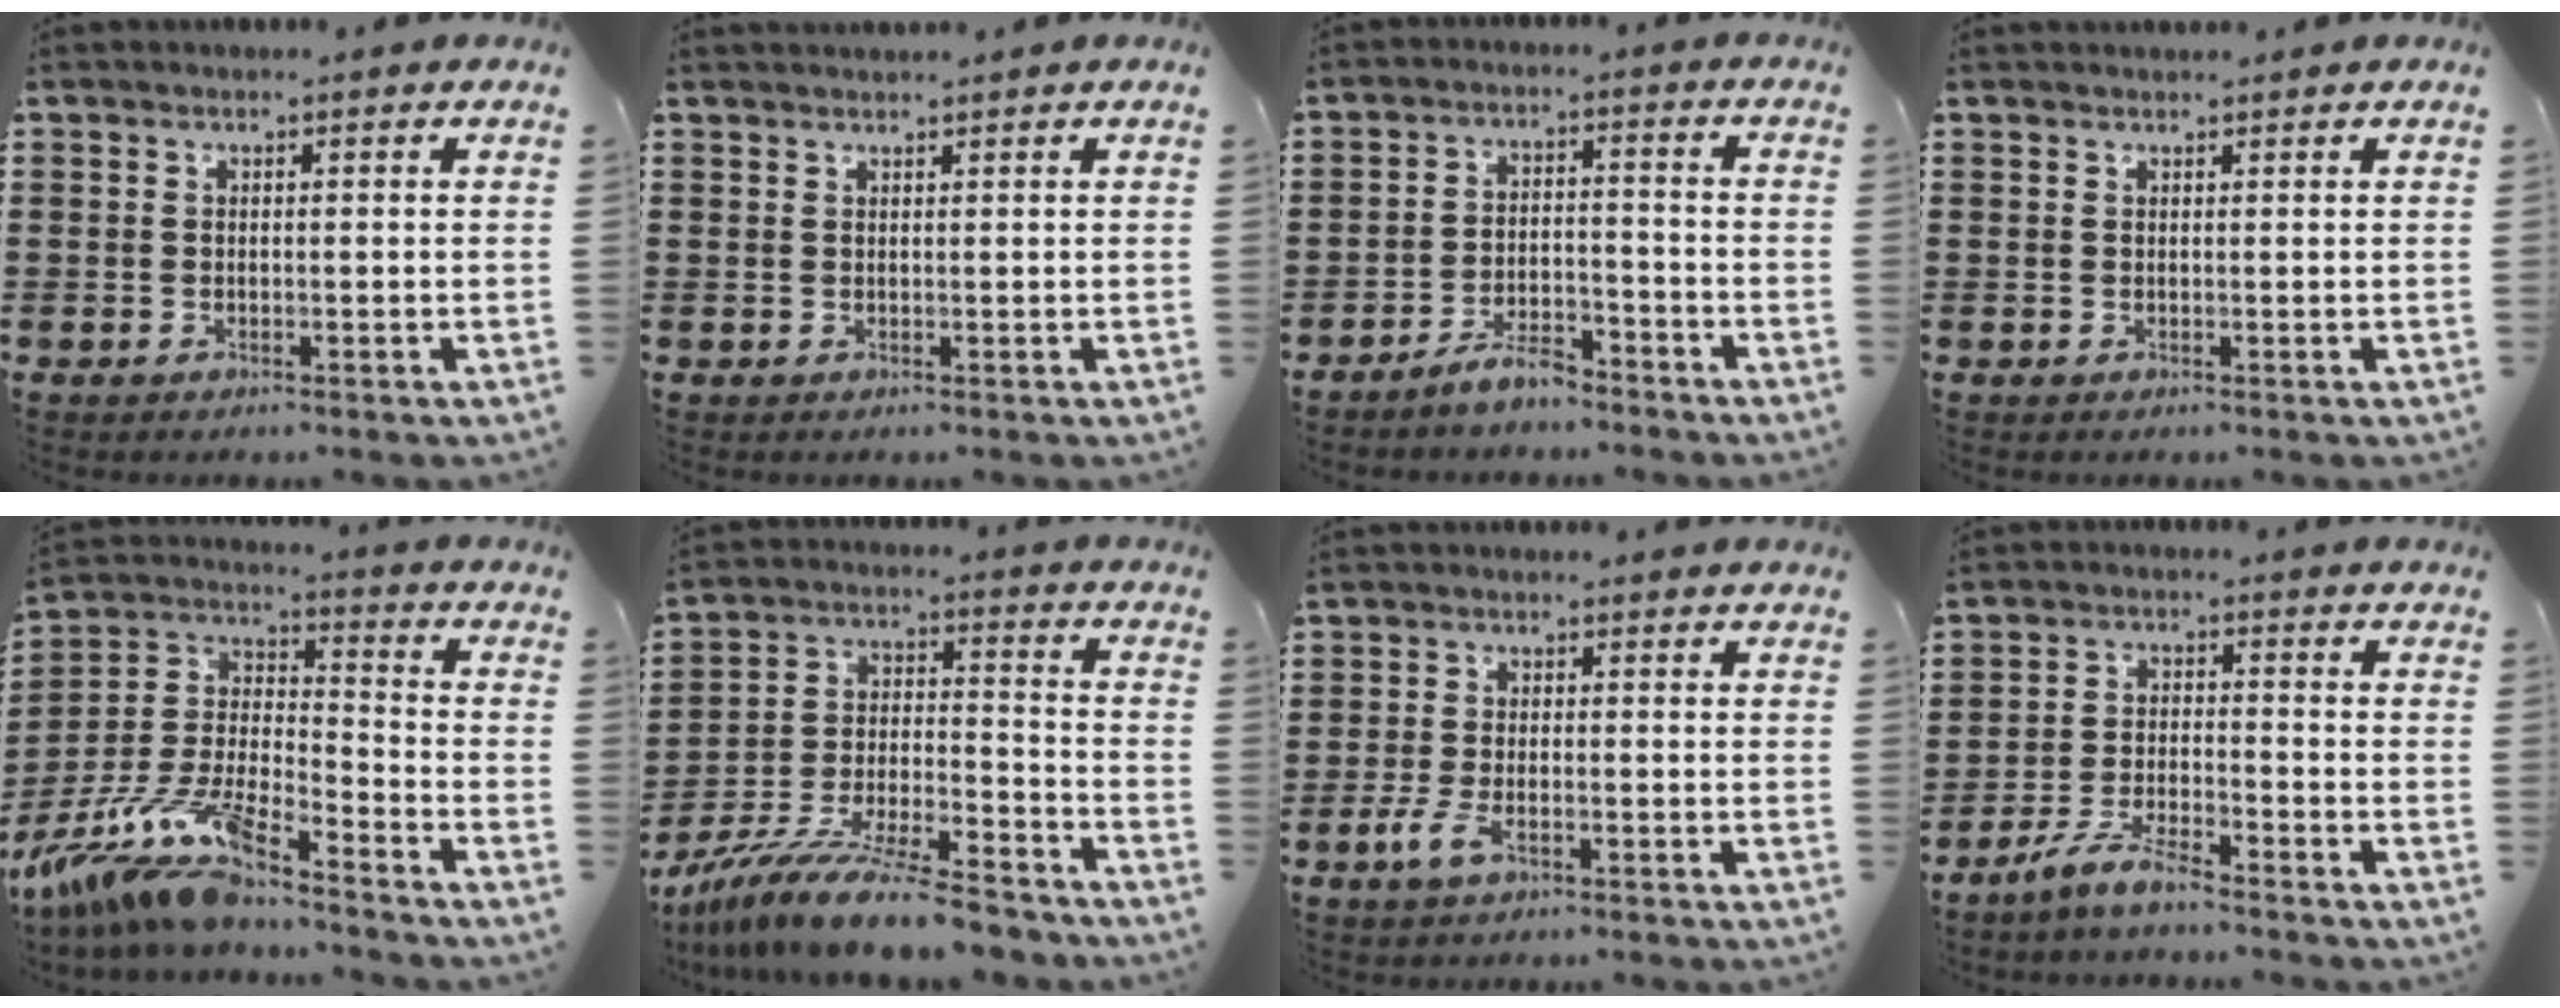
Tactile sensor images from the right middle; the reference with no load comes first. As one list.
[{"total": 0.9, "force": [0.9, -0.1, 0.1], "torque": [-0.003, -0.002, 0.017]}, {"total": 5.0, "force": [-4.6, 1.1, 1.6], "torque": [-0.032, 0.009, -0.091]}, {"total": 0.5, "force": [0.5, 0.0, 0.0], "torque": [-0.002, 0.000, 0.011]}, {"total": 12.0, "force": [-10.3, 1.2, 6.0], "torque": [-0.140, 0.001, -0.211]}, {"total": 12.6, "force": [-11.1, 1.1, 5.8], "torque": [-0.097, 0.027, -0.212]}, {"total": 3.9, "force": [-2.0, 1.8, 2.9], "torque": [-0.077, -0.006, -0.045]}, {"total": 5.4, "force": [-4.7, 0.5, 2.6], "torque": [-0.063, -0.005, -0.094]}]